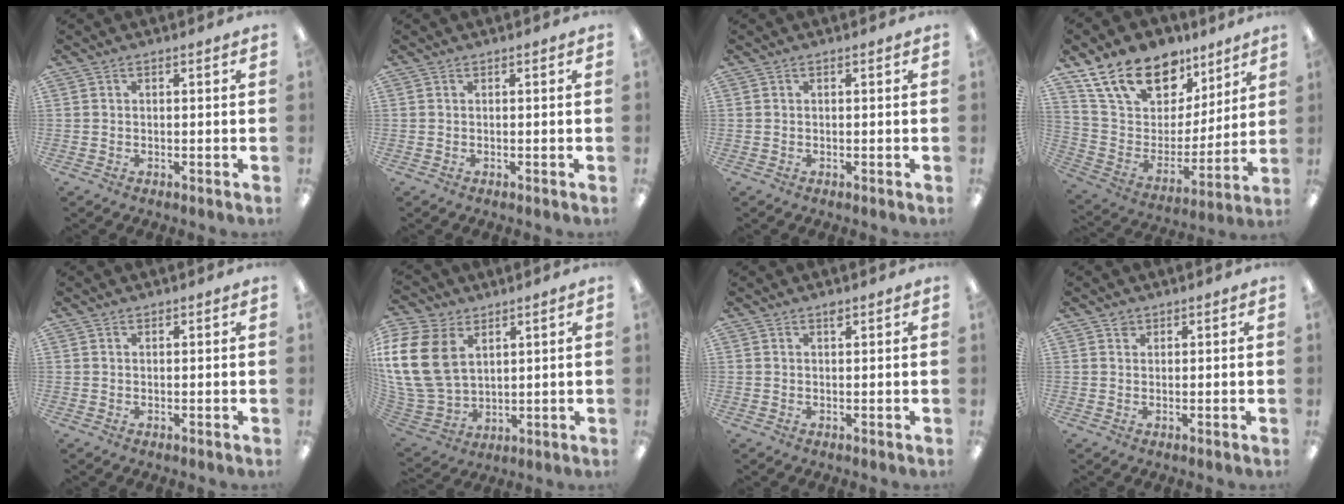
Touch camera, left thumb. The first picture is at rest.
{"total": 0.0}
{"total": 0.0}
{"total": 19.1, "force": [13.5, 10.8, 8.0], "torque": [-0.154, -0.076, 0.249]}
{"total": 0.6, "force": [0.5, 0.4, 0.2], "torque": [-0.004, 0.002, 0.009]}
{"total": 18.5, "force": [5.6, 13.3, 11.5], "torque": [-0.279, -0.026, 0.105]}
{"total": 1.3, "force": [1.0, 0.4, 0.7], "torque": [-0.009, -0.003, 0.016]}
{"total": 1.3, "force": [1.0, 0.9, 0.2], "torque": [-0.005, 0.001, 0.019]}